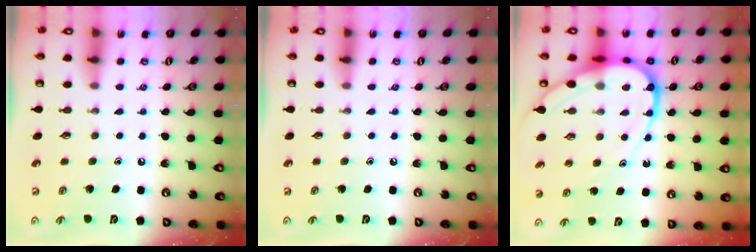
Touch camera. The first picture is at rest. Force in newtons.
{"total": 0.0}
{"total": 14.5, "press": 14.4, "slide": 1.6}